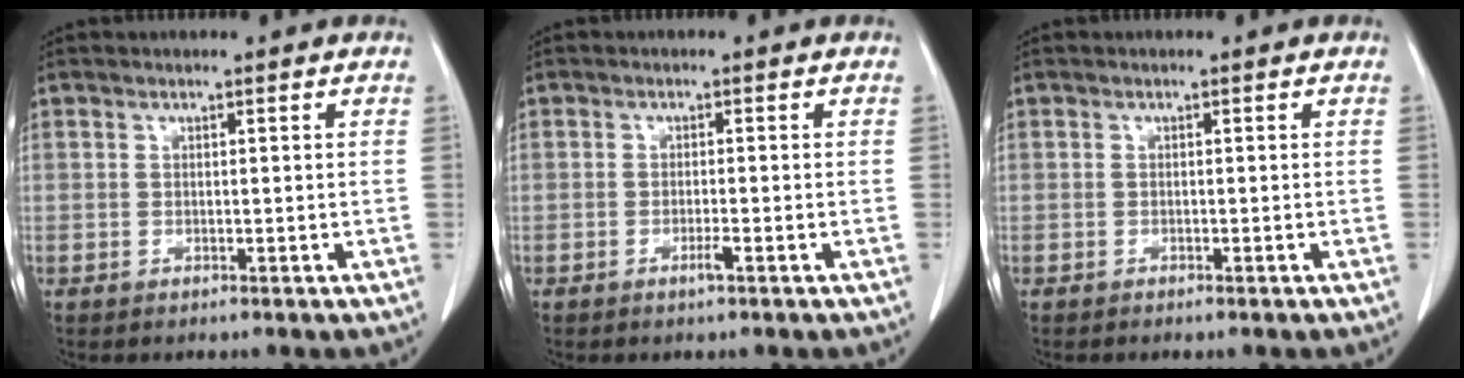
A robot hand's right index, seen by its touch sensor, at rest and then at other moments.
{"total": 1.5, "force": [-0.8, 0.0, 1.2], "torque": [-0.026, -0.001, -0.015]}
{"total": 0.7, "force": [-0.6, 0.1, 0.4], "torque": [-0.010, -0.002, -0.008]}